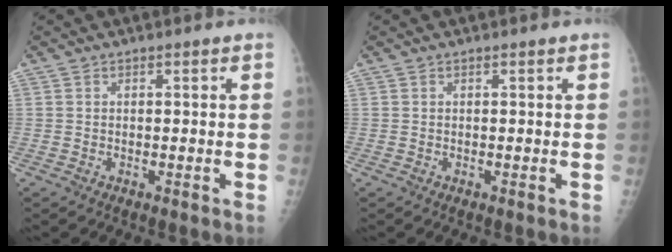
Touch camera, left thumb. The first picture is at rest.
{"total": 0.0}